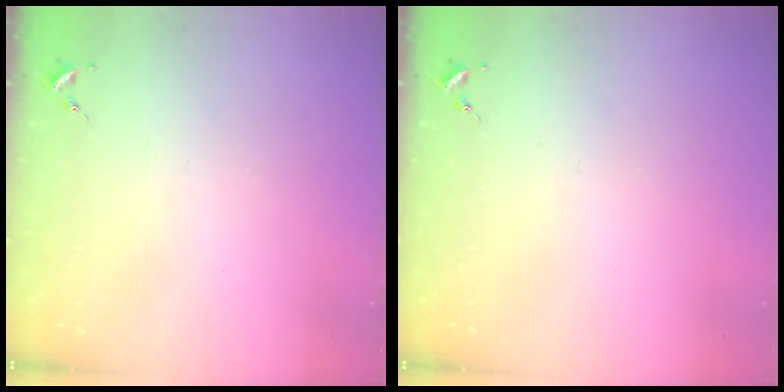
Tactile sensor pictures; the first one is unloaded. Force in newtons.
{"total": 0.0}